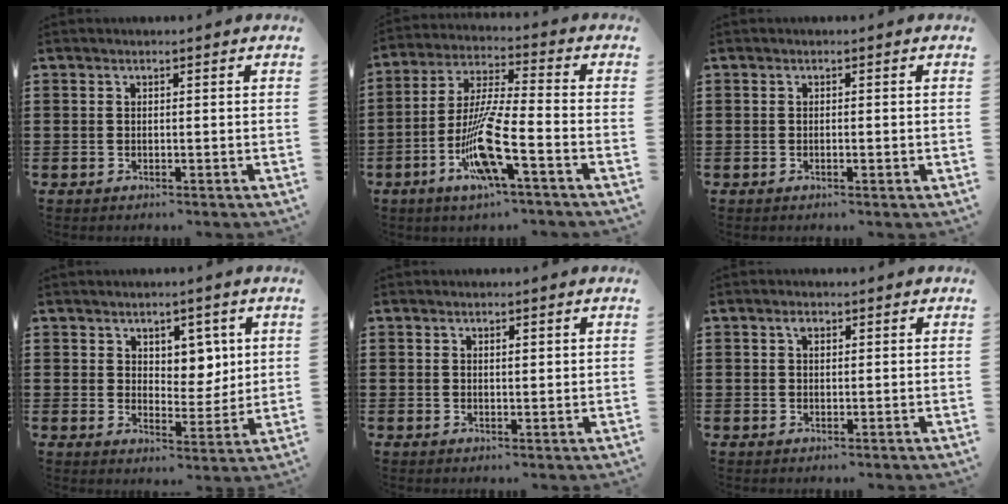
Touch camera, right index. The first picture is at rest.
{"total": 11.1, "force": [-4.9, 1.3, 9.9], "torque": [-0.206, -0.012, -0.092]}
{"total": 0.6, "force": [-0.2, 0.1, 0.6], "torque": [-0.011, -0.004, -0.002]}
{"total": 4.9, "force": [2.8, 3.5, 2.1], "torque": [-0.040, 0.002, 0.046]}
{"total": 0.7, "force": [0.4, 0.3, 0.6], "torque": [-0.012, 0.002, 0.006]}
{"total": 1.3, "force": [0.6, 0.7, 0.9], "torque": [-0.021, 0.005, 0.010]}